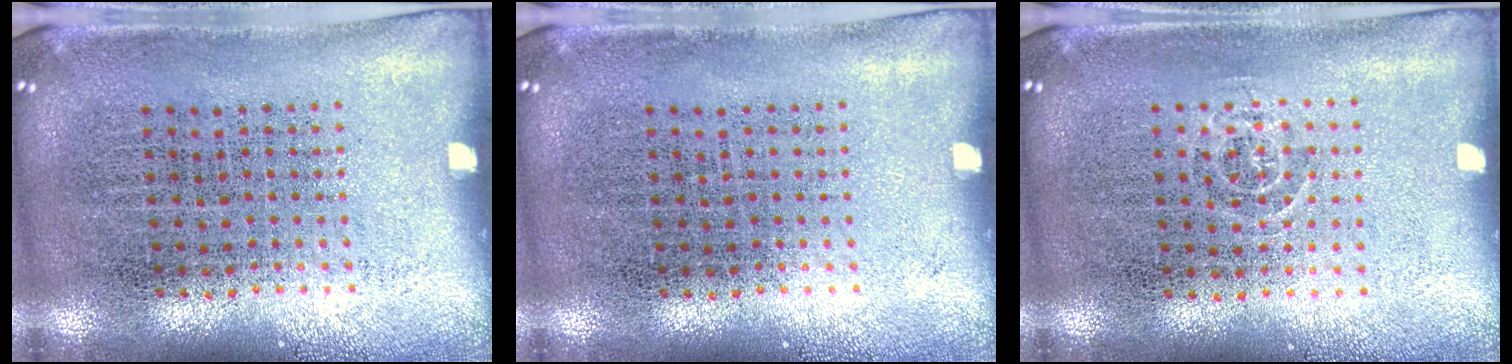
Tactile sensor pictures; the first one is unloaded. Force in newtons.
{"total": 0.0}
{"total": 0.8, "press": 0.5, "slide": 0.6}